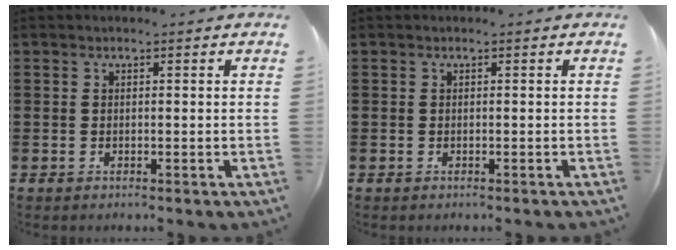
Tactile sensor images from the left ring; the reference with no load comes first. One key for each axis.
{"total": 0.0}